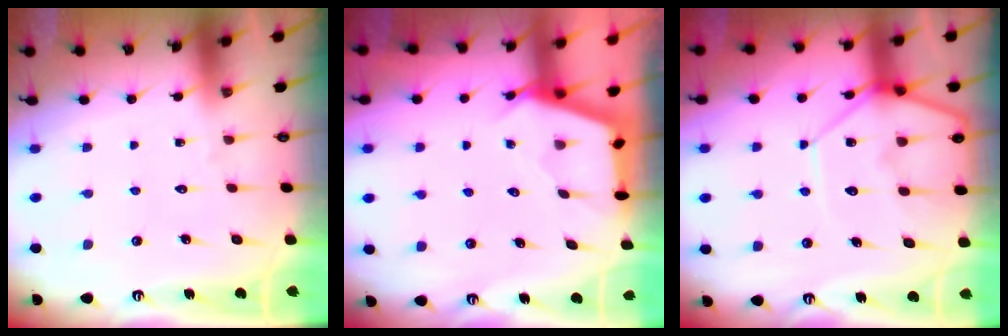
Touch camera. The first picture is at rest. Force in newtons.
{"total": 3.0, "press": 3.0, "slide": 0.4}
{"total": 11.0, "press": 11.0, "slide": 1.0}